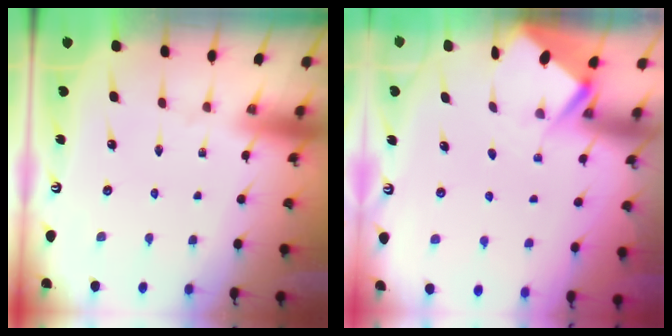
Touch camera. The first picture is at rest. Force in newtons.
{"total": 2.7, "press": 2.7, "slide": 0.4}